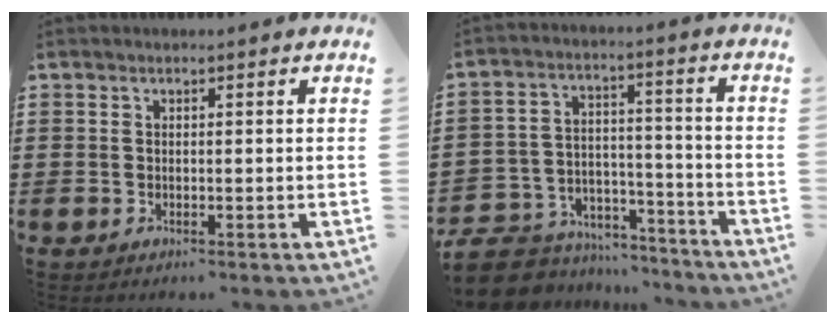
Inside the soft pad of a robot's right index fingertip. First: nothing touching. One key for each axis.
{"total": 7.7, "fx": -7.1, "fy": 2.9, "fz": 1.0, "tx": -0.046, "ty": 0.011, "tz": -0.143}